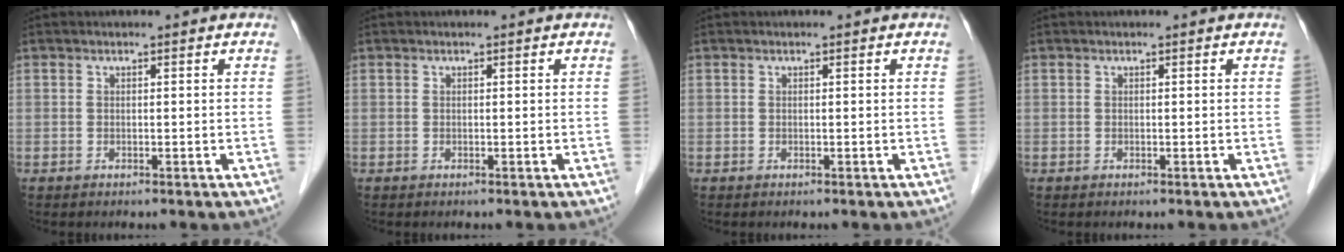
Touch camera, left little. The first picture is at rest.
{"total": 0.0}
{"total": 0.0}
{"total": 0.0}